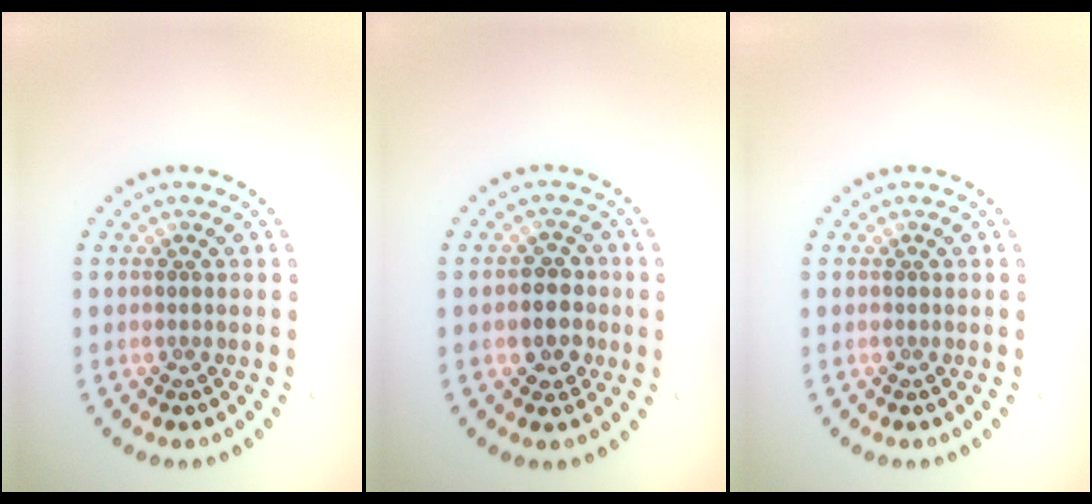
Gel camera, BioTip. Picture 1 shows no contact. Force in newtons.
{"total": 2.9, "press": 2.7, "slide": 0.8}
{"total": 0.0}